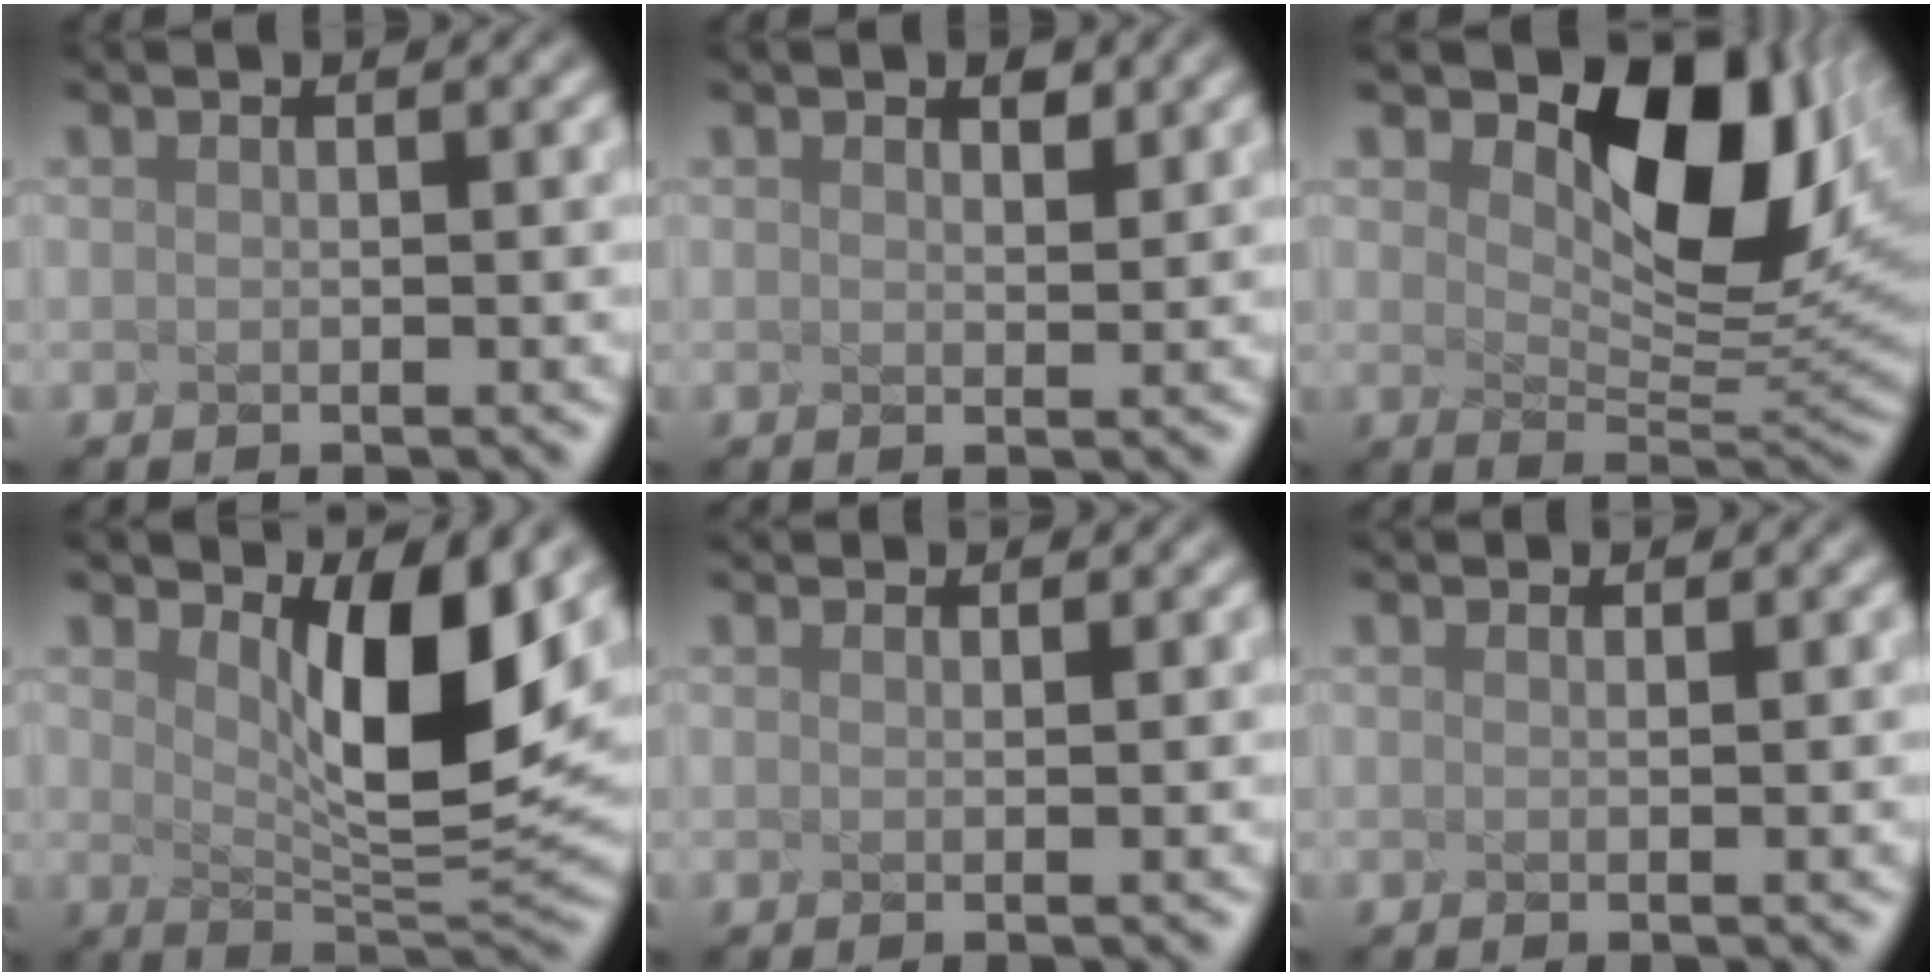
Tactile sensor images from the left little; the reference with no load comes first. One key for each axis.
{"total": 0.5, "fx": 0.4, "fy": -0.3, "fz": -0.1, "tx": -0.004, "ty": -0.001, "tz": 0.018}
{"total": 6.6, "fx": 2.4, "fy": 3.3, "fz": 5.1, "tx": -0.097, "ty": -0.011, "tz": 0.061}
{"total": 6.0, "fx": 2.1, "fy": 1.4, "fz": 5.5, "tx": -0.111, "ty": -0.021, "tz": 0.063}
{"total": 2.1, "fx": 1.8, "fy": 0.7, "fz": 0.9, "tx": -0.007, "ty": 0.024, "tz": 0.014}
{"total": 1.4, "fx": 1.2, "fy": 0.5, "fz": 0.6, "tx": 0.000, "ty": 0.016, "tz": 0.004}